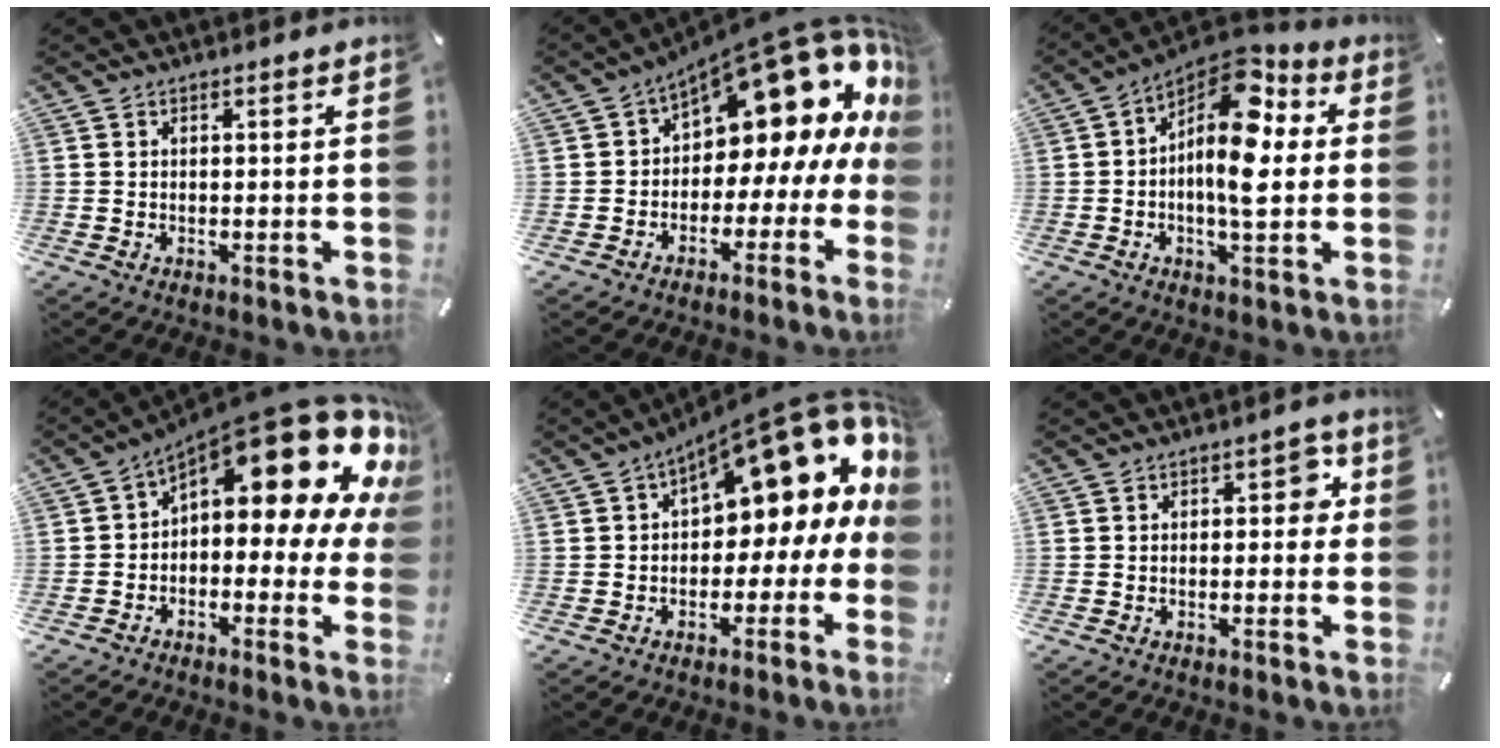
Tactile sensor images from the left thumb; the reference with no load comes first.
{"total": 16.8, "force": [10.8, 8.3, 9.9], "torque": [-0.113, -0.095, 0.173]}
{"total": 14.6, "force": [2.5, 7.0, 12.5], "torque": [-0.228, -0.038, 0.037]}
{"total": 19.8, "force": [10.7, 7.8, 14.7], "torque": [-0.195, -0.090, 0.179]}
{"total": 17.5, "force": [8.5, 7.8, 13.1], "torque": [-0.163, -0.068, 0.138]}
{"total": 3.6, "force": [0.3, 2.3, 2.8], "torque": [-0.032, 0.004, -0.005]}